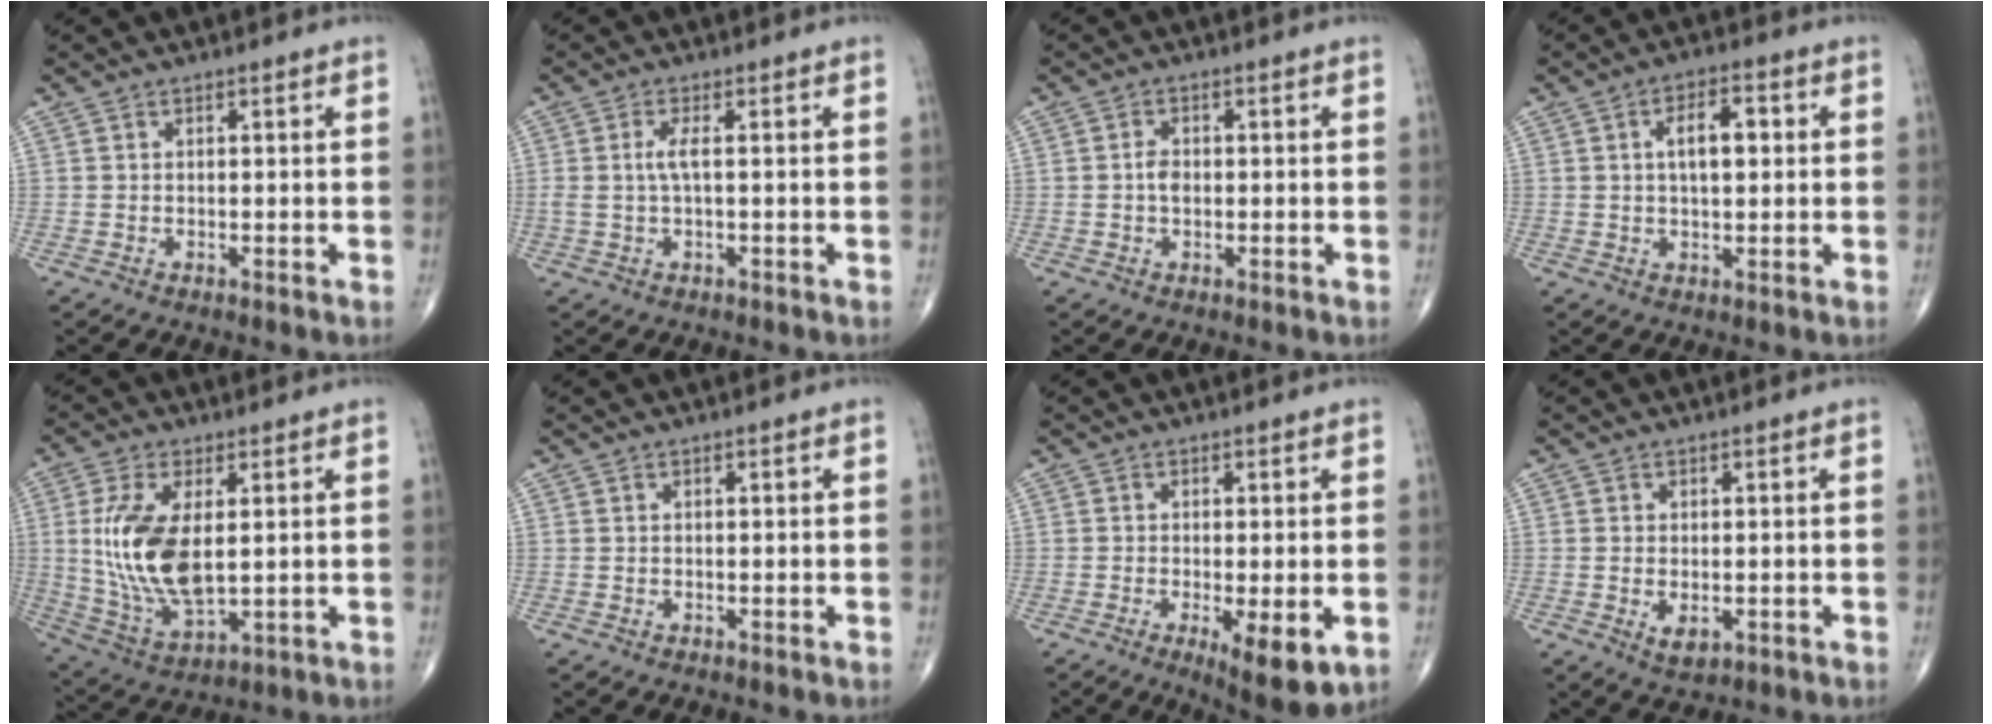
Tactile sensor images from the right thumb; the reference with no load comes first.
{"total": 2.7, "force": [0.3, 0.5, 2.6], "torque": [-0.068, 0.005, 0.007]}
{"total": 2.2, "force": [-0.1, 1.5, 1.7], "torque": [-0.025, 0.003, -0.005]}
{"total": 6.7, "force": [1.2, 3.2, 5.8], "torque": [-0.080, 0.009, 0.016]}
{"total": 14.9, "force": [1.8, 7.2, 12.9], "torque": [-0.264, -0.016, 0.047]}
{"total": 0.0}
{"total": 8.4, "force": [-2.5, 2.5, 7.6], "torque": [-0.111, -0.021, -0.035]}
{"total": 3.1, "force": [-0.7, 1.8, 2.5], "torque": [-0.039, -0.007, -0.005]}